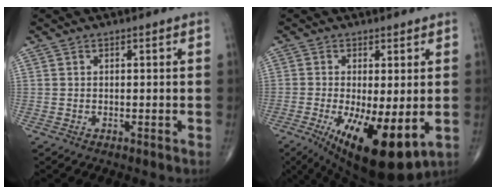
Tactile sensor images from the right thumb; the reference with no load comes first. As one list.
[{"total": 15.0, "force": [-4.2, 5.1, 13.5], "torque": [-0.207, -0.025, -0.048]}]